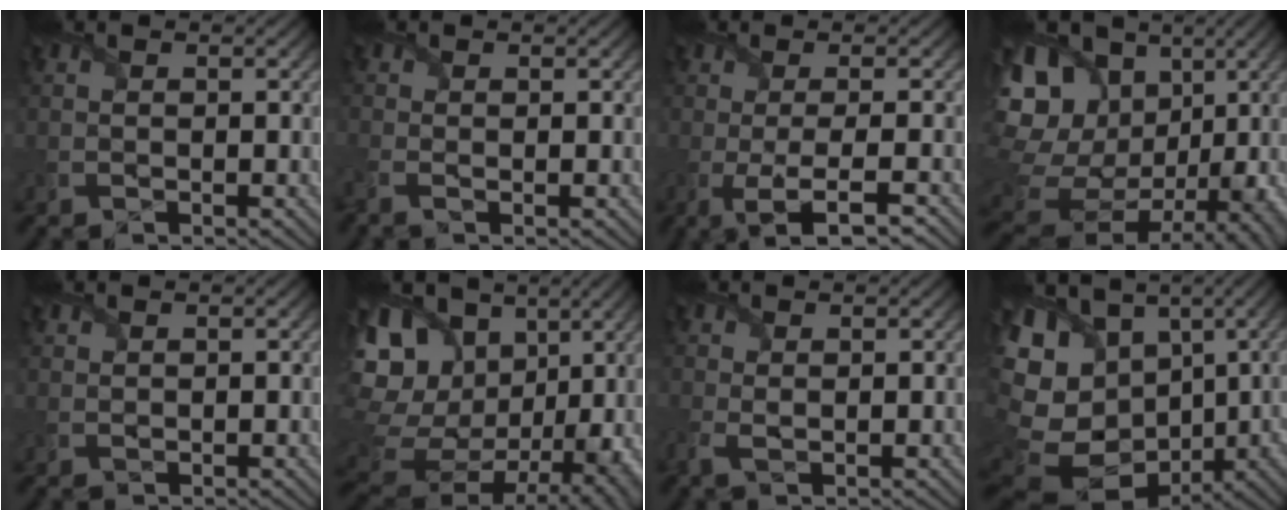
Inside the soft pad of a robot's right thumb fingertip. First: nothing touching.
{"total": 2.0, "force": [-0.9, 1.1, 1.5], "torque": [-0.048, -0.005, -0.028]}
{"total": 4.8, "force": [-1.5, 0.7, 4.5], "torque": [-0.069, 0.001, -0.031]}
{"total": 20.1, "force": [5.1, 15.9, 11.2], "torque": [-0.283, 0.006, 0.129]}
{"total": 1.1, "force": [1.1, 0.2, -0.1], "torque": [0.000, 0.005, 0.022]}
{"total": 19.9, "force": [6.4, 14.5, 12.0], "torque": [-0.294, 0.017, 0.153]}
{"total": 2.0, "force": [0.1, 1.3, 1.5], "torque": [-0.047, -0.001, -0.003]}
{"total": 20.0, "force": [-1.0, 15.5, 12.7], "torque": [-0.294, -0.016, -0.007]}